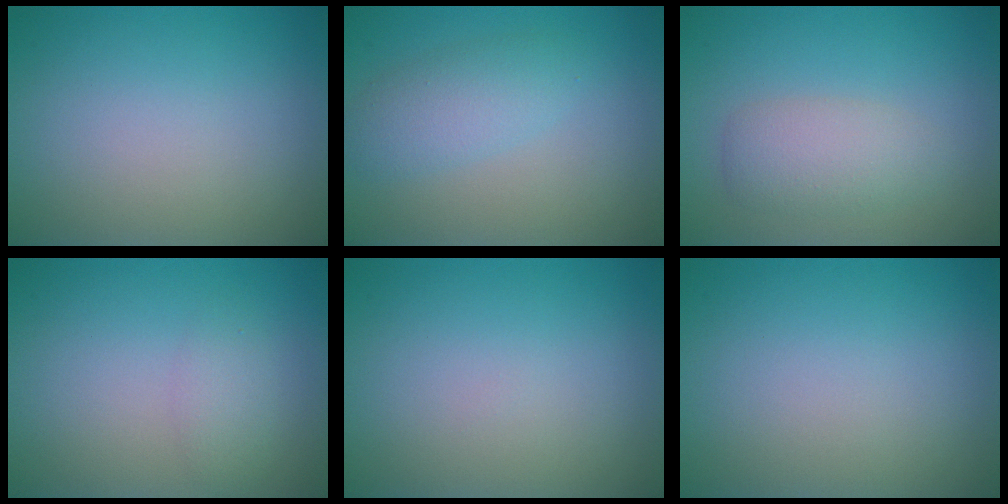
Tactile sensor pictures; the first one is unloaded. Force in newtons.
{"total": 2.9, "press": 2.8, "slide": 0.2}
{"total": 3.0, "press": 3.0, "slide": 0.3}
{"total": 1.5, "press": 1.5, "slide": 0.1}
{"total": 0.0}
{"total": 0.0}